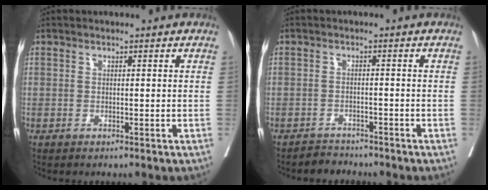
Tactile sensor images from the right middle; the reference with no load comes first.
{"total": 2.4, "force": [-2.2, 0.6, -0.7], "torque": [0.007, -0.006, -0.038]}